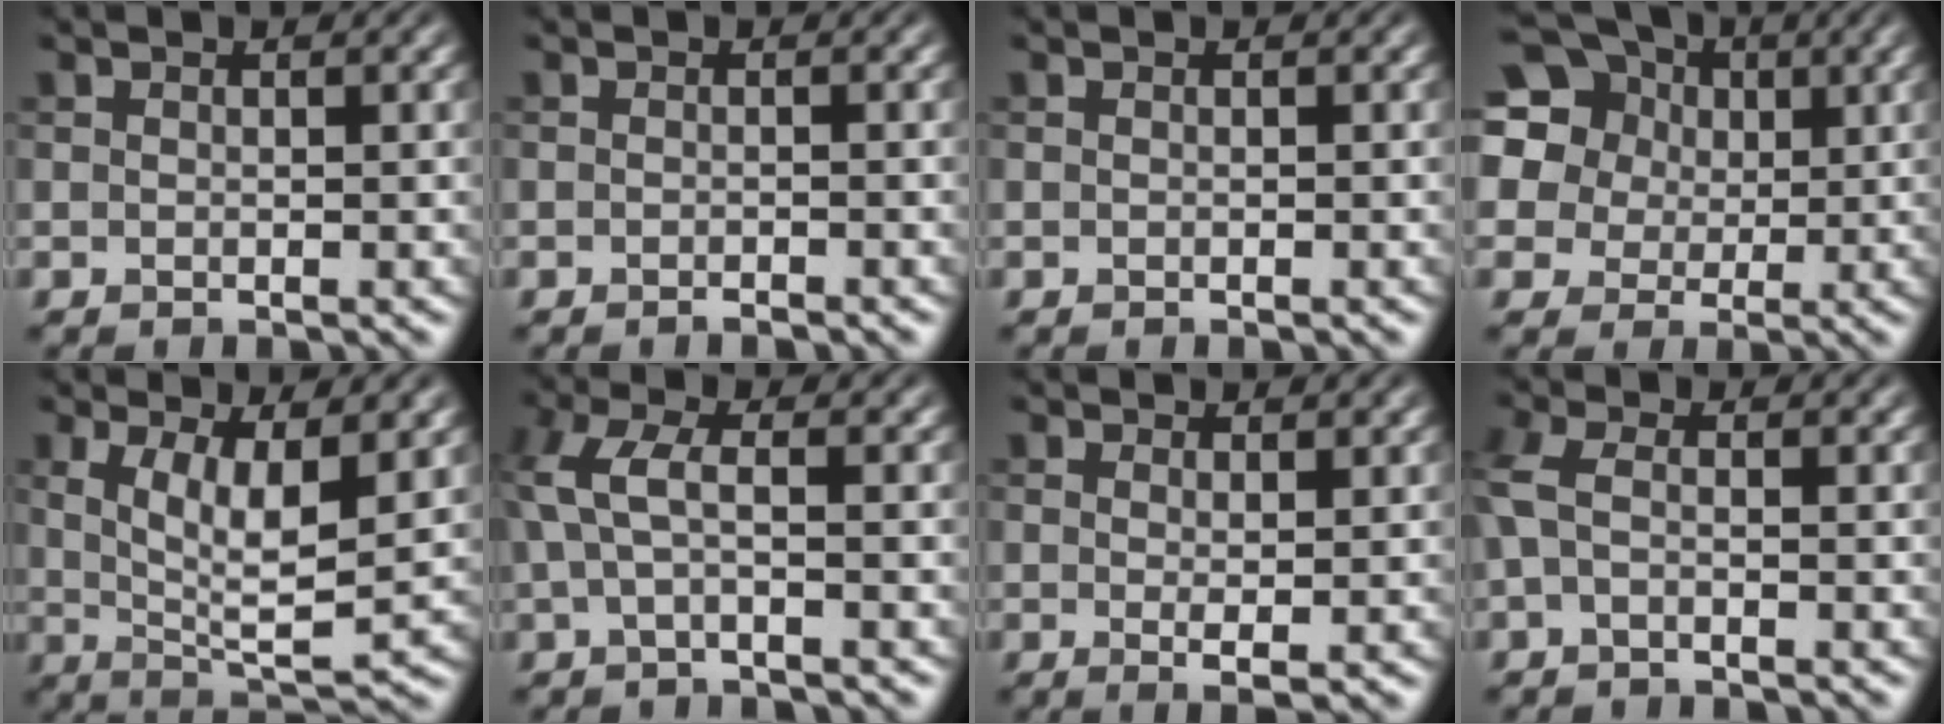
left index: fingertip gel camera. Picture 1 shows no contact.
{"total": 0.8, "force": [-0.7, 0.0, 0.4], "torque": [-0.004, 0.001, -0.013]}
{"total": 0.0}
{"total": 17.4, "force": [7.7, 13.8, 7.2], "torque": [-0.205, 0.051, 0.123]}
{"total": 6.5, "force": [1.3, 2.0, 6.0], "torque": [-0.108, -0.009, 0.027]}
{"total": 3.4, "force": [0.1, 1.0, 3.2], "torque": [-0.080, 0.010, -0.004]}
{"total": 1.9, "force": [0.3, 0.3, 1.9], "torque": [-0.030, -0.009, 0.006]}
{"total": 2.3, "force": [-0.3, 1.0, 2.1], "torque": [-0.058, 0.000, -0.015]}